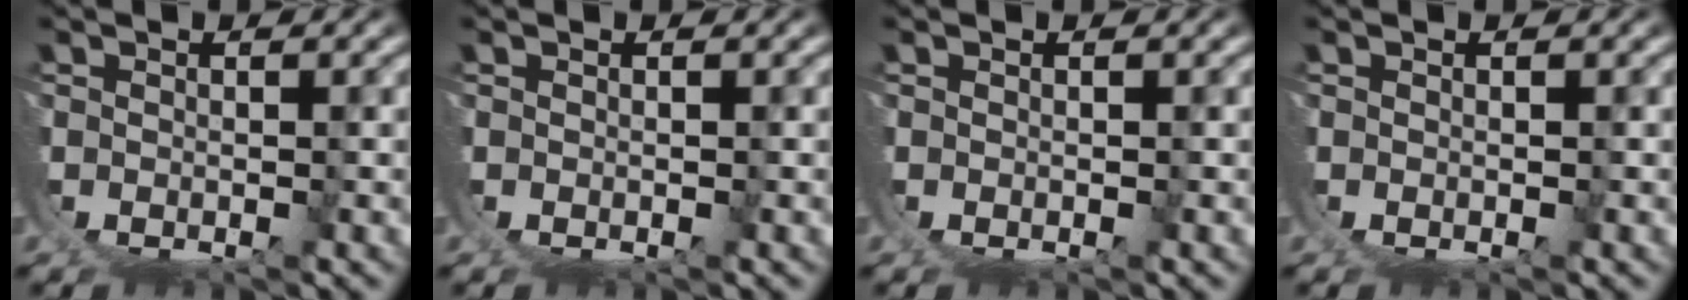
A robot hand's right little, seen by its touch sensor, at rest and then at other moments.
{"total": 0.0}
{"total": 0.0}
{"total": 0.0}